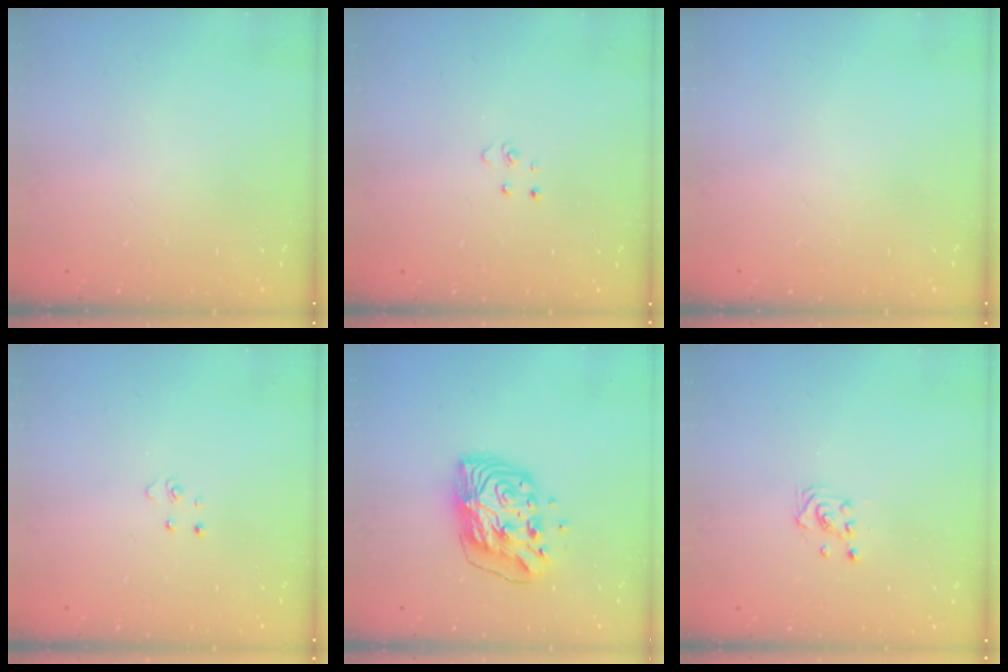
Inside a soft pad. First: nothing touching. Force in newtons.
{"total": 2.8, "press": 2.8, "slide": 0.3}
{"total": 0.0}
{"total": 2.8, "press": 2.8, "slide": 0.3}
{"total": 10.6, "press": 10.5, "slide": 1.6}
{"total": 2.8, "press": 2.8, "slide": 0.3}